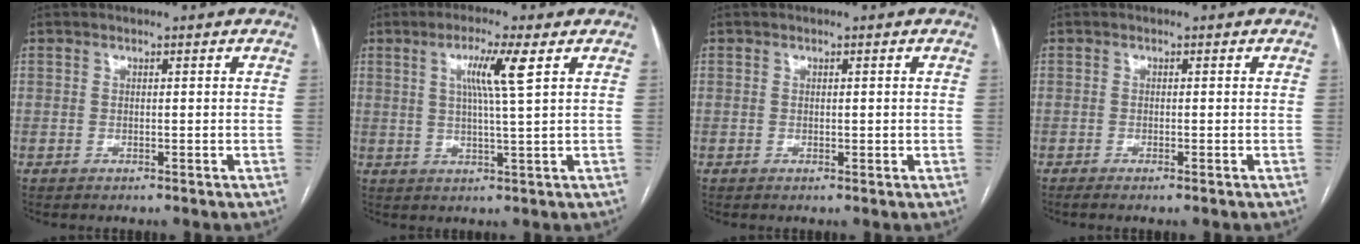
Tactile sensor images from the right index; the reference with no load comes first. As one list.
[{"total": 6.3, "force": [2.3, -0.8, 5.8], "torque": [-0.105, 0.000, 0.040]}, {"total": 0.9, "force": [0.1, 0.6, 0.6], "torque": [-0.005, -0.001, 0.002]}, {"total": 1.0, "force": [-0.6, -0.1, 0.8], "torque": [-0.015, -0.001, -0.011]}]